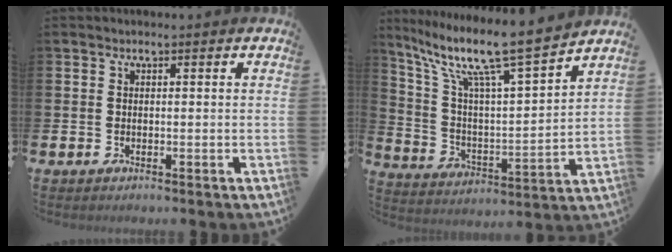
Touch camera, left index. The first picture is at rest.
{"total": 11.6, "force": [9.4, 1.6, 6.6], "torque": [-0.156, -0.059, 0.154]}